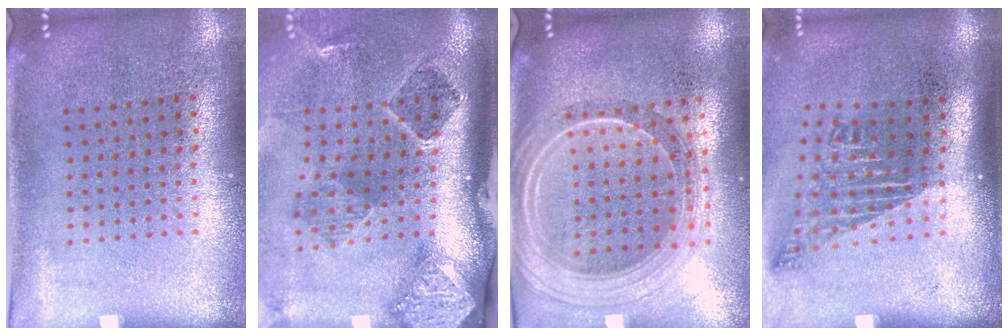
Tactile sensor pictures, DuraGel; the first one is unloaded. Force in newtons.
{"total": 3.0, "press": 1.9, "slide": 2.3}
{"total": 2.4, "press": 2.1, "slide": 1.2}
{"total": 1.8, "press": 1.1, "slide": 1.4}